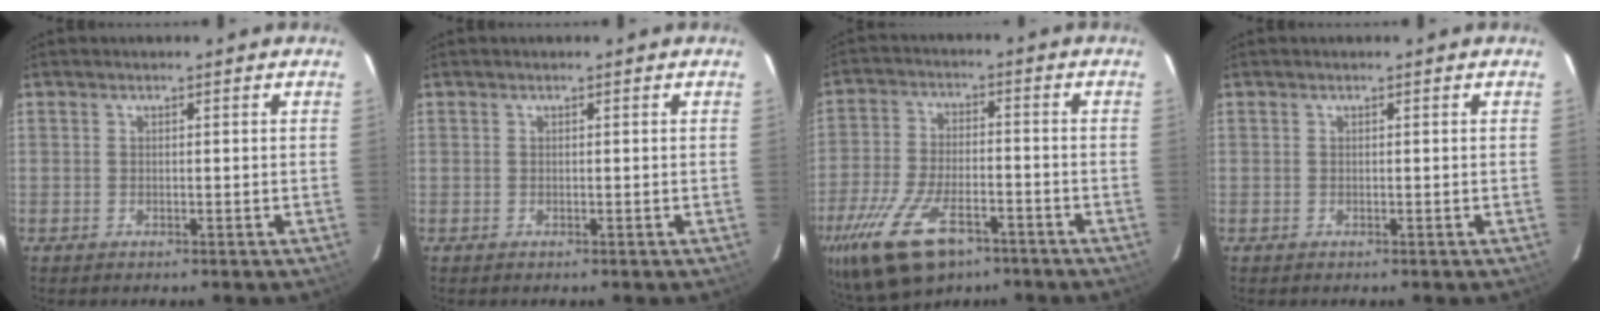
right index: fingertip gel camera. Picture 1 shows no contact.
{"total": 0.0}
{"total": 18.1, "force": [-10.9, 8.4, 11.7], "torque": [-0.261, -0.039, -0.189]}
{"total": 0.0}